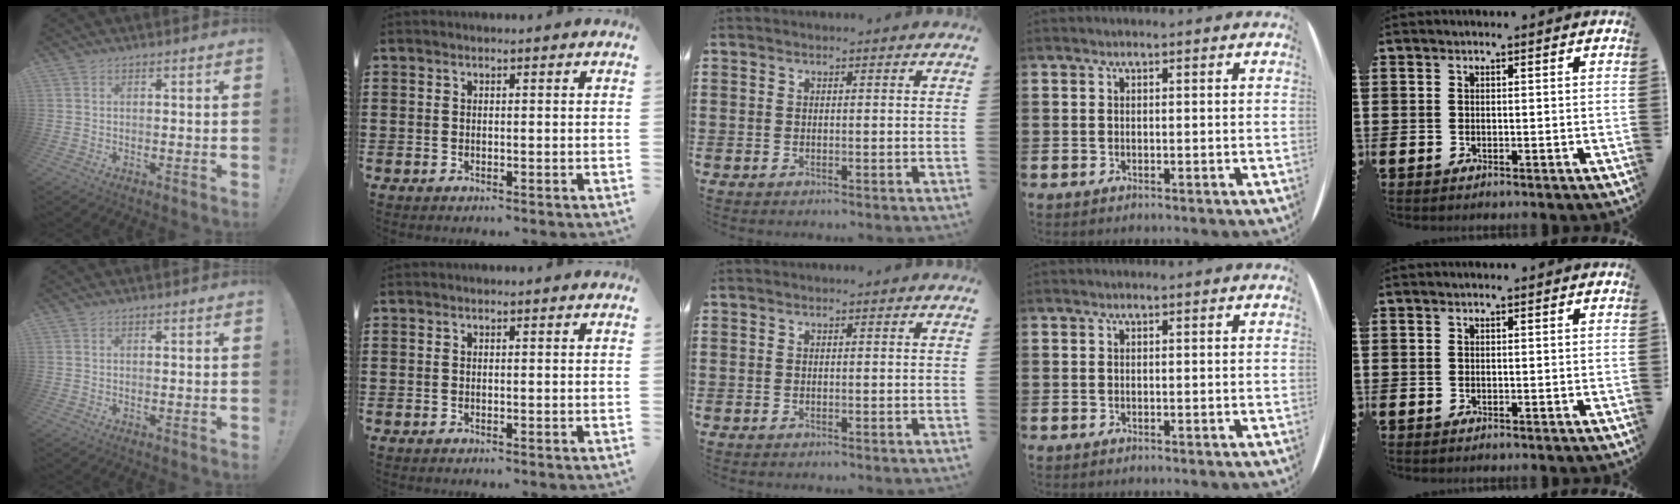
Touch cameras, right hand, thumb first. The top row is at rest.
{}